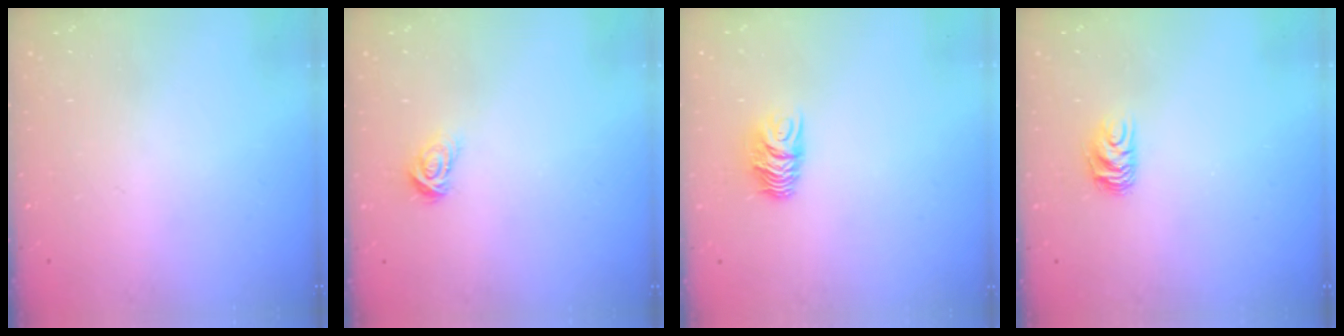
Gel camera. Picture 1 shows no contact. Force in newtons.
{"total": 3.6, "press": 3.6, "slide": 0.4}
{"total": 7.0, "press": 6.9, "slide": 0.5}
{"total": 6.5, "press": 6.4, "slide": 0.6}